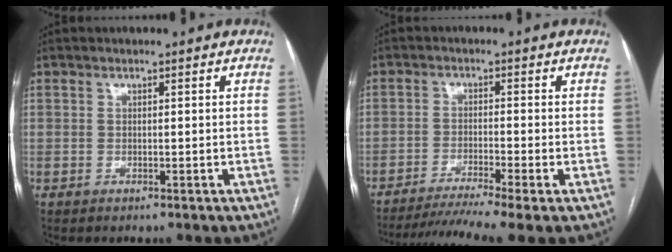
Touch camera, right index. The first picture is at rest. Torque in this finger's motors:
{"motor_torque": [0.62, -0.47, 0.06, 0.04]}